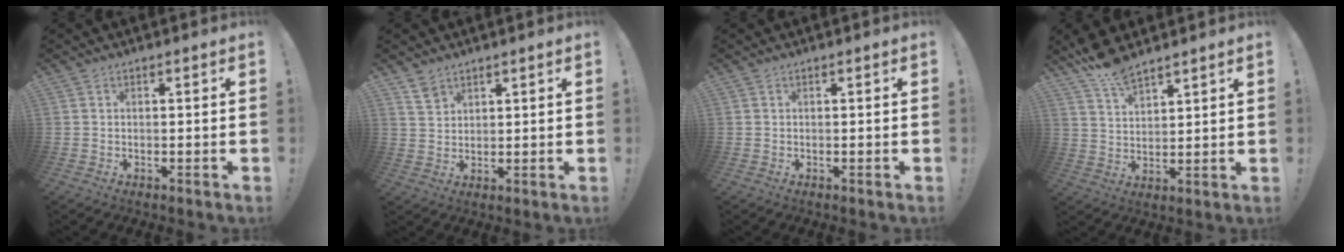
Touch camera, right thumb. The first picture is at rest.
{"total": 4.8, "force": [3.5, 2.9, 1.5], "torque": [-0.021, -0.019, 0.068]}
{"total": 0.0}
{"total": 7.9, "force": [6.7, 2.2, 3.4], "torque": [-0.065, -0.043, 0.125]}